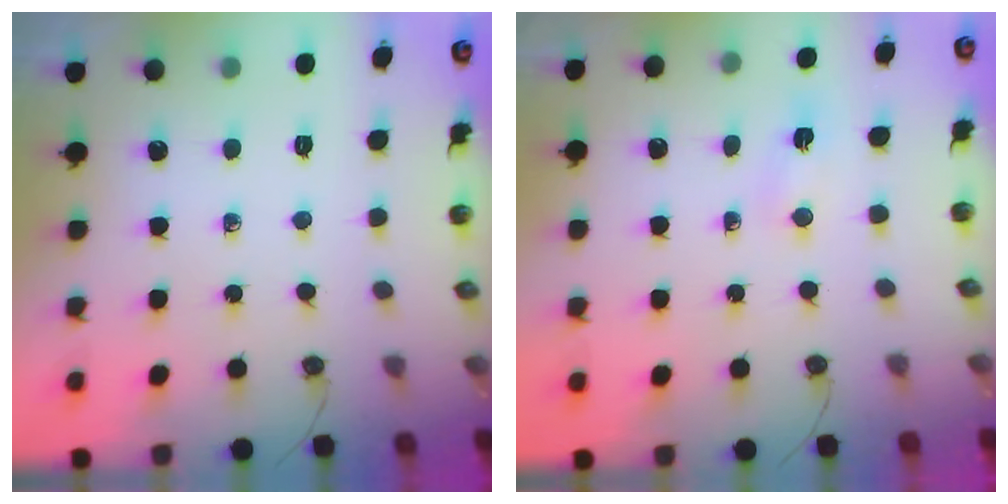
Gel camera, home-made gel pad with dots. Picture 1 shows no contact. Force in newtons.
{"total": 2.1, "press": 1.6, "slide": 1.3}